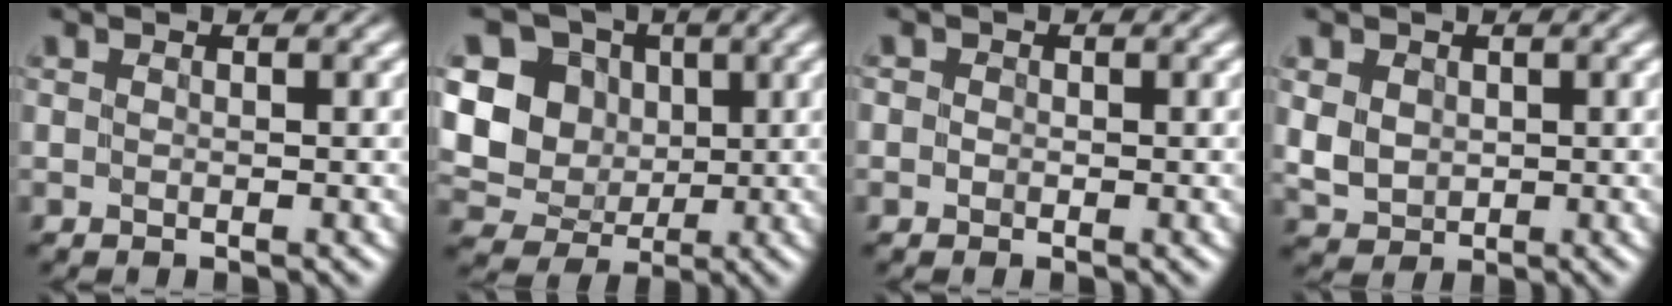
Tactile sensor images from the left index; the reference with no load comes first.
{"total": 8.5, "force": [1.2, 7.5, 3.8], "torque": [-0.085, 0.014, -0.003]}
{"total": 0.9, "force": [0.1, 0.8, 0.3], "torque": [0.000, 0.000, -0.010]}
{"total": 3.0, "force": [0.9, 2.5, 1.4], "torque": [-0.047, 0.000, 0.024]}